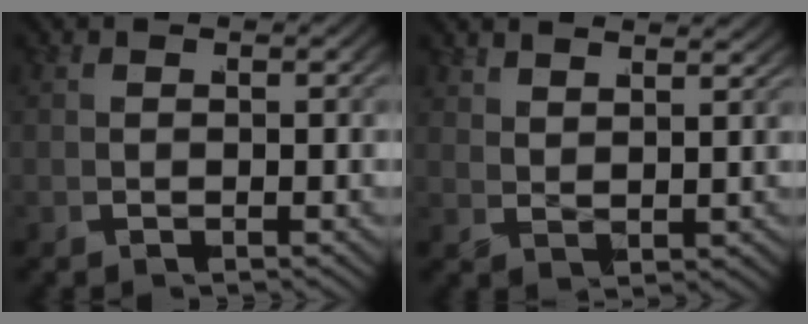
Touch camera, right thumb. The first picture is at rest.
{"total": 2.5, "force": [2.4, 0.4, 0.5], "torque": [0.001, 0.002, 0.044]}